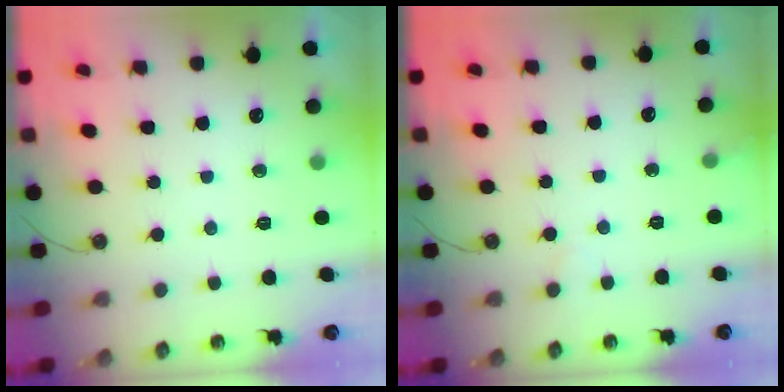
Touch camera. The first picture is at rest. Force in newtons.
{"total": 4.2, "press": 4.2, "slide": 0.4}